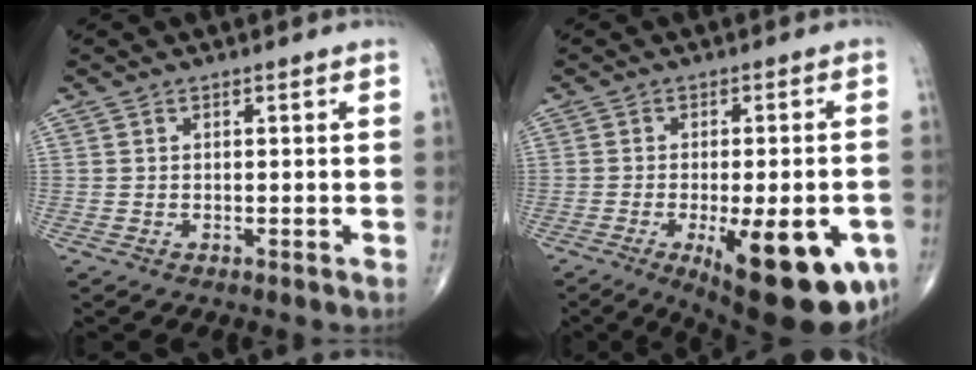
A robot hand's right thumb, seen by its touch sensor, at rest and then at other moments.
{"total": 19.9, "force": [-7.4, 6.9, 17.2], "torque": [-0.182, -0.007, -0.086]}